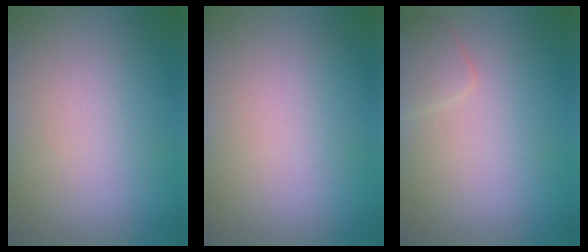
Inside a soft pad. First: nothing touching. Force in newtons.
{"total": 0.0}
{"total": 1.5, "press": 1.5, "slide": 0.0}